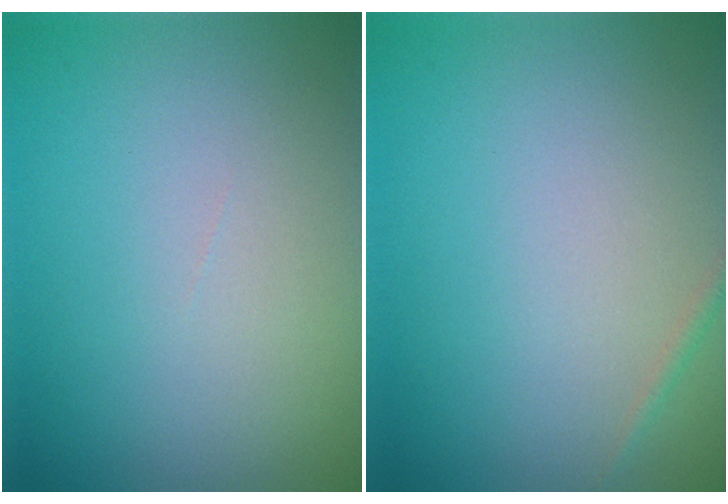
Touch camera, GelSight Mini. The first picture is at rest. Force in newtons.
{"total": 0.6, "press": 0.6, "slide": 0.0}